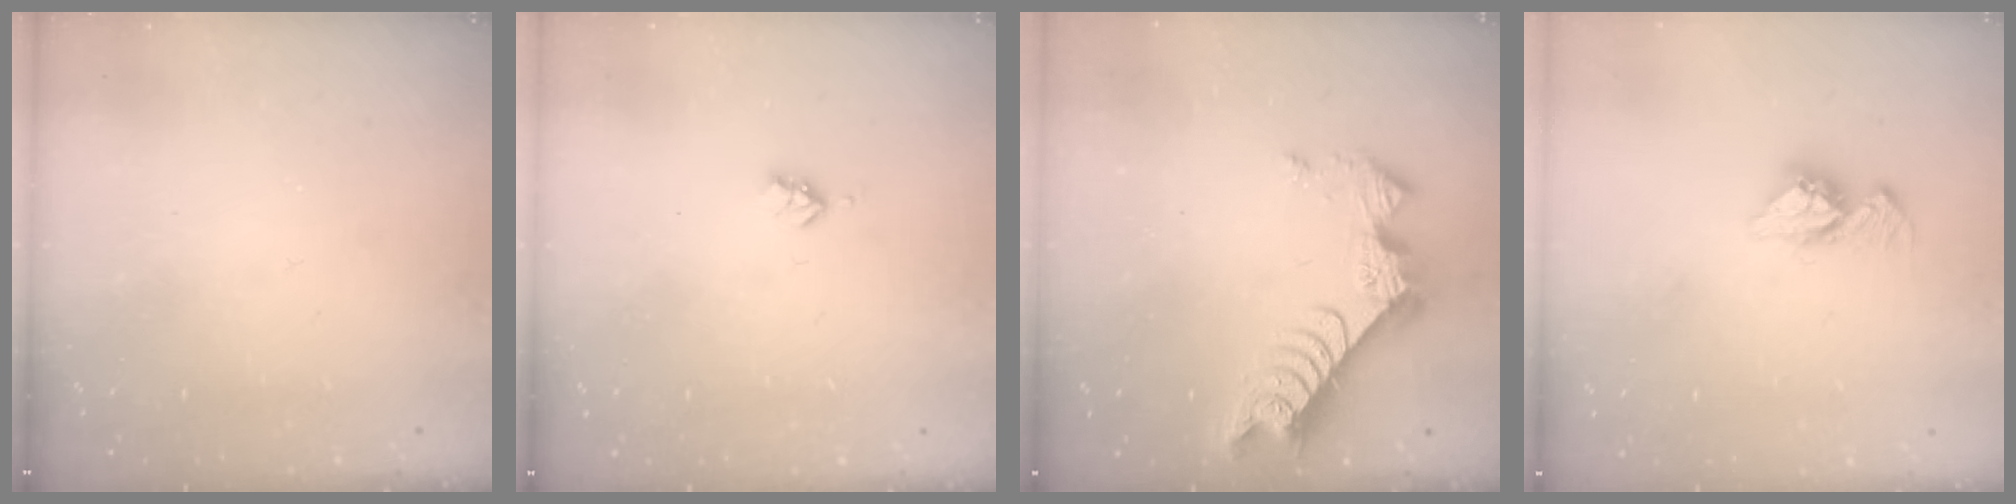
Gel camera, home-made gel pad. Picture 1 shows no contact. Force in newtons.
{"total": 2.9, "press": 2.9, "slide": 0.5}
{"total": 9.5, "press": 9.5, "slide": 0.8}
{"total": 11.1, "press": 11.0, "slide": 0.9}